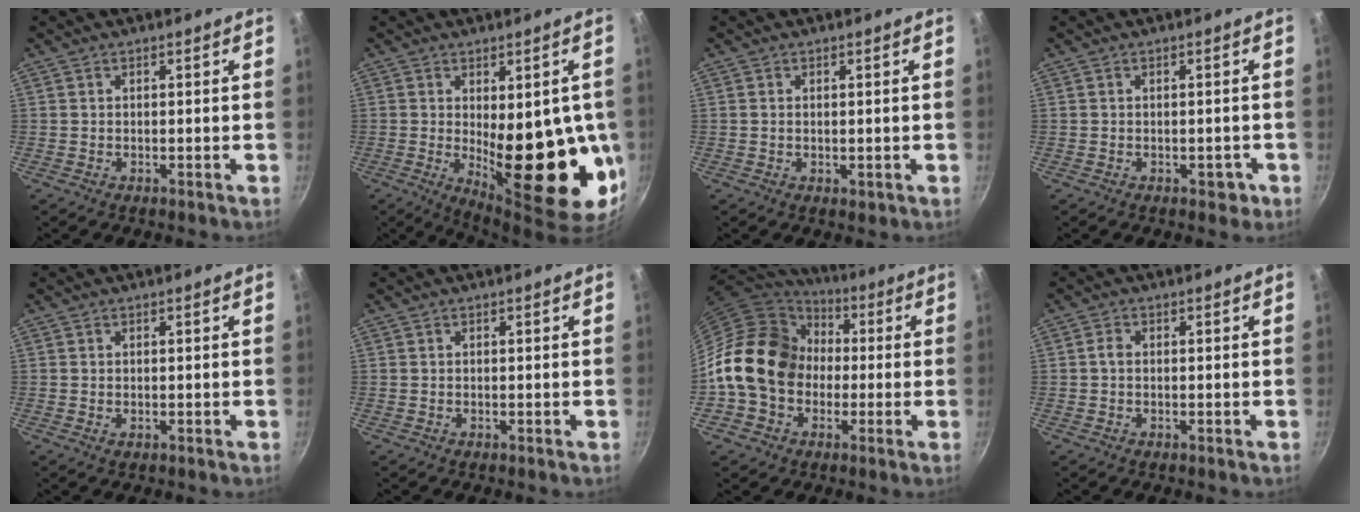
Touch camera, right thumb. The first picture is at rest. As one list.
[{"total": 20.9, "force": [-1.5, 8.1, 19.2], "torque": [-0.219, -0.030, -0.001]}, {"total": 1.3, "force": [0.1, 0.8, 1.1], "torque": [-0.015, -0.002, 0.001]}, {"total": 2.5, "force": [-1.0, 1.6, 1.7], "torque": [-0.002, 0.013, -0.007]}, {"total": 0.0}, {"total": 0.0}, {"total": 19.1, "force": [-0.5, 15.4, 11.2], "torque": [-0.175, 0.049, -0.015]}, {"total": 1.3, "force": [-0.1, 1.0, 0.9], "torque": [-0.023, 0.005, -0.002]}]